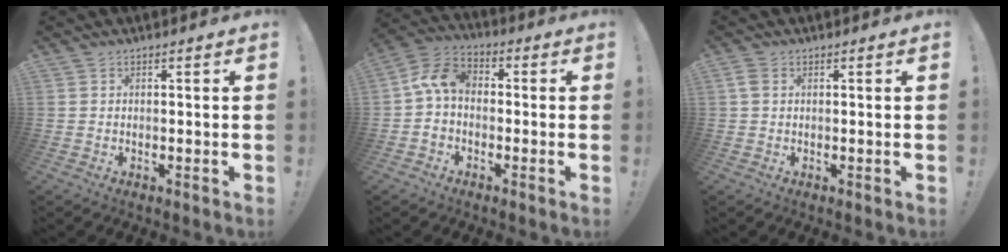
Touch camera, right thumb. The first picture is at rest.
{"total": 9.2, "force": [-0.2, 6.2, 6.9], "torque": [-0.145, 0.022, 0.002]}
{"total": 2.3, "force": [0.6, 1.5, 1.6], "torque": [-0.028, 0.003, 0.012]}